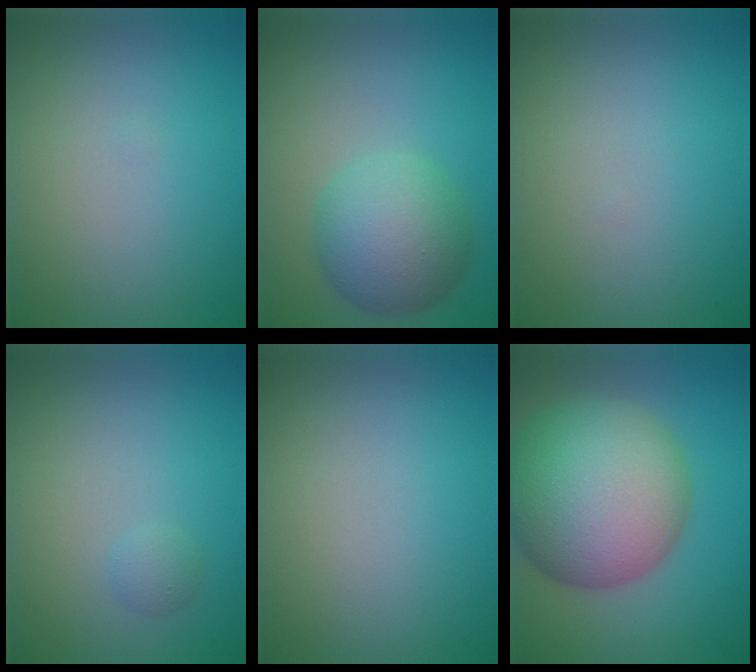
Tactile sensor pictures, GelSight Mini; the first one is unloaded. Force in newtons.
{"total": 6.2, "press": 6.2, "slide": 0.1}
{"total": 0.0}
{"total": 0.9, "press": 0.9, "slide": 0.1}
{"total": 0.0}
{"total": 13.5, "press": 13.5, "slide": 0.4}